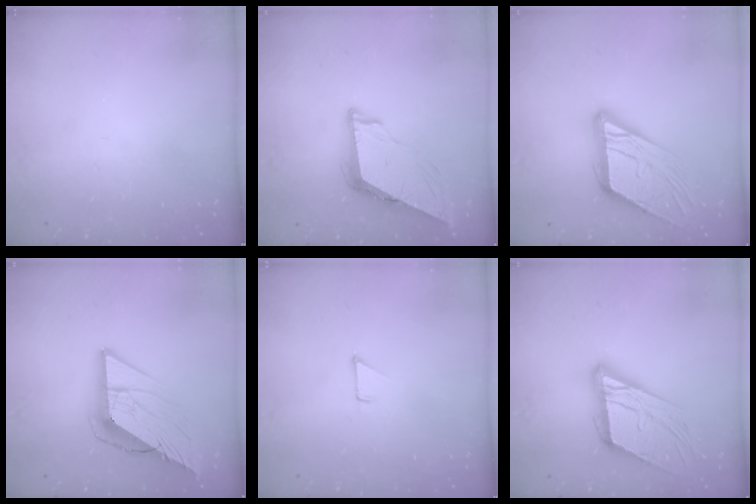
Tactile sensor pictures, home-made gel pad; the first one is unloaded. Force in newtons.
{"total": 8.4, "press": 8.4, "slide": 0.9}
{"total": 15.7, "press": 15.6, "slide": 1.8}
{"total": 14.7, "press": 14.6, "slide": 1.7}
{"total": 4.5, "press": 4.5, "slide": 0.3}
{"total": 18.4, "press": 18.1, "slide": 2.9}